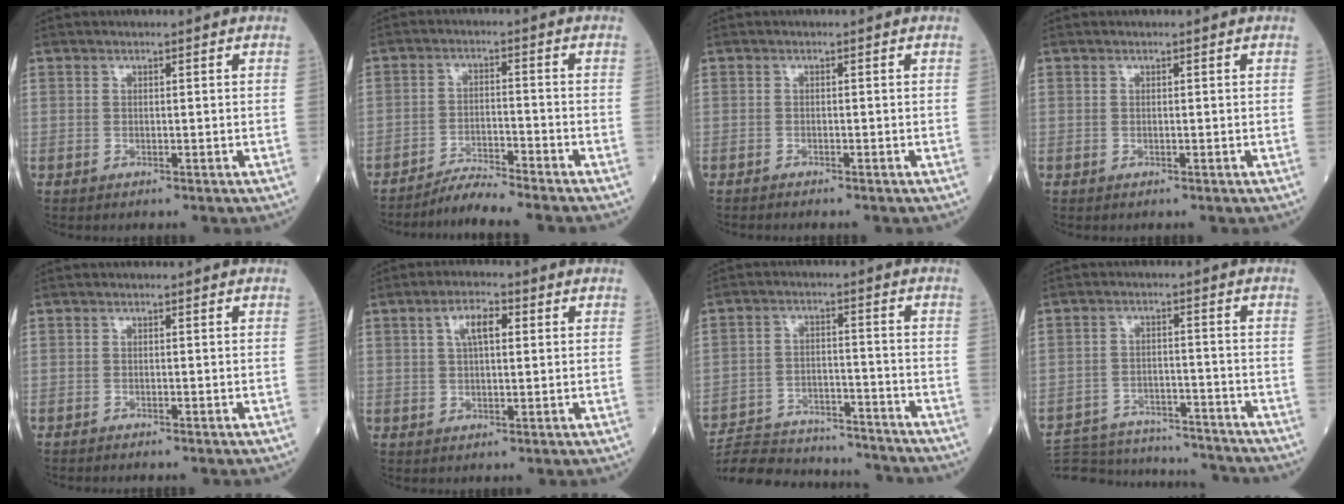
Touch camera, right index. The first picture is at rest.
{"total": 5.1, "force": [-4.8, -1.4, 0.9], "torque": [-0.018, -0.016, -0.088]}
{"total": 0.9, "force": [-0.9, -0.1, 0.2], "torque": [-0.004, 0.000, -0.016]}
{"total": 0.0}
{"total": 0.7, "force": [-0.7, -0.1, 0.1], "torque": [-0.001, 0.000, -0.014]}
{"total": 4.7, "force": [1.6, 1.7, 4.1], "torque": [-0.077, 0.012, 0.028]}
{"total": 18.7, "force": [-17.9, 3.2, 4.7], "torque": [-0.105, 0.003, -0.262]}
{"total": 18.0, "force": [-17.2, 3.3, 4.2], "torque": [-0.092, 0.002, -0.243]}